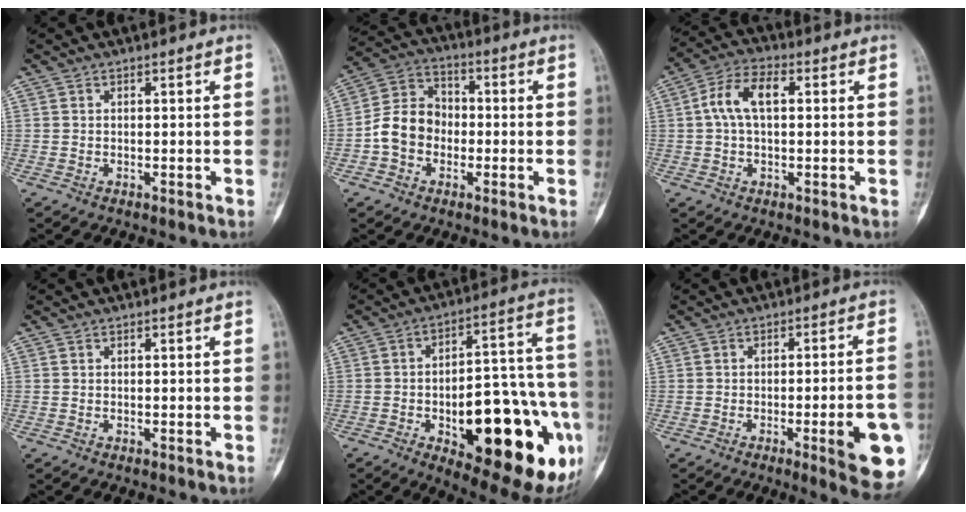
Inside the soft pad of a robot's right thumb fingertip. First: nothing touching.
{"total": 9.8, "force": [-2.0, 8.0, 5.2], "torque": [-0.080, 0.039, -0.049]}
{"total": 8.1, "force": [1.3, 4.3, 6.7], "torque": [-0.133, 0.027, 0.018]}
{"total": 0.0}
{"total": 31.2, "force": [-10.5, 12.1, 26.8], "torque": [-0.297, 0.040, -0.127]}
{"total": 12.6, "force": [-4.1, 2.1, 11.7], "torque": [-0.130, 0.008, -0.050]}